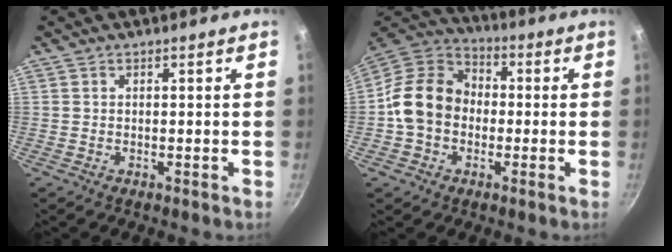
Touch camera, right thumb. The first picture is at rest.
{"total": 13.9, "force": [-1.3, 11.1, 8.2], "torque": [-0.109, 0.035, -0.044]}